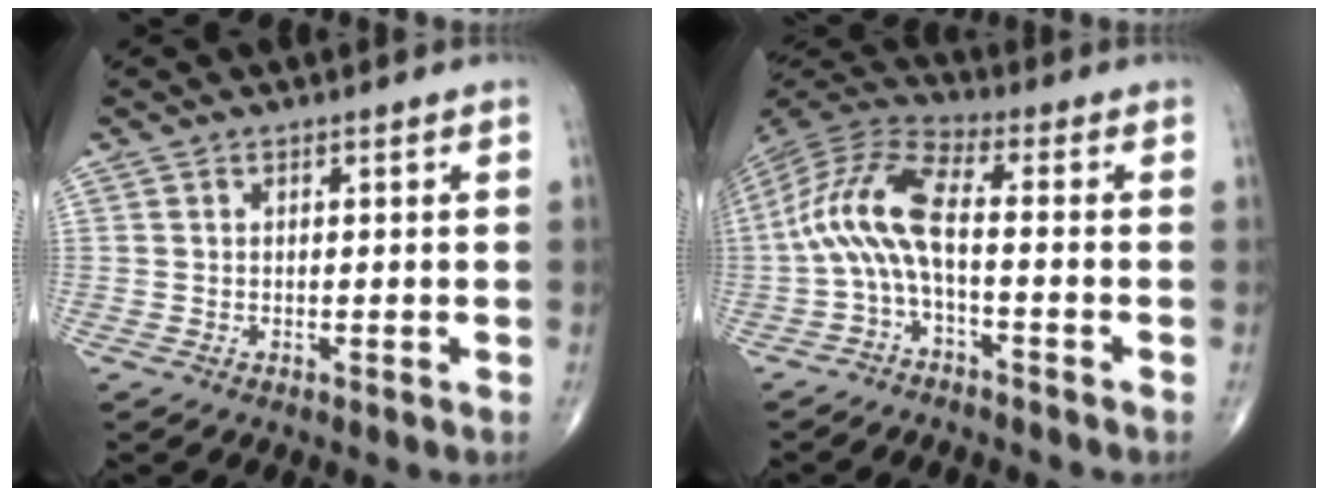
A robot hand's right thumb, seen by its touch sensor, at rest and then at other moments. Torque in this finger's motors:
{"motor_torque": [-0.02, 0.87, 1.25, -0.32, 0.19]}